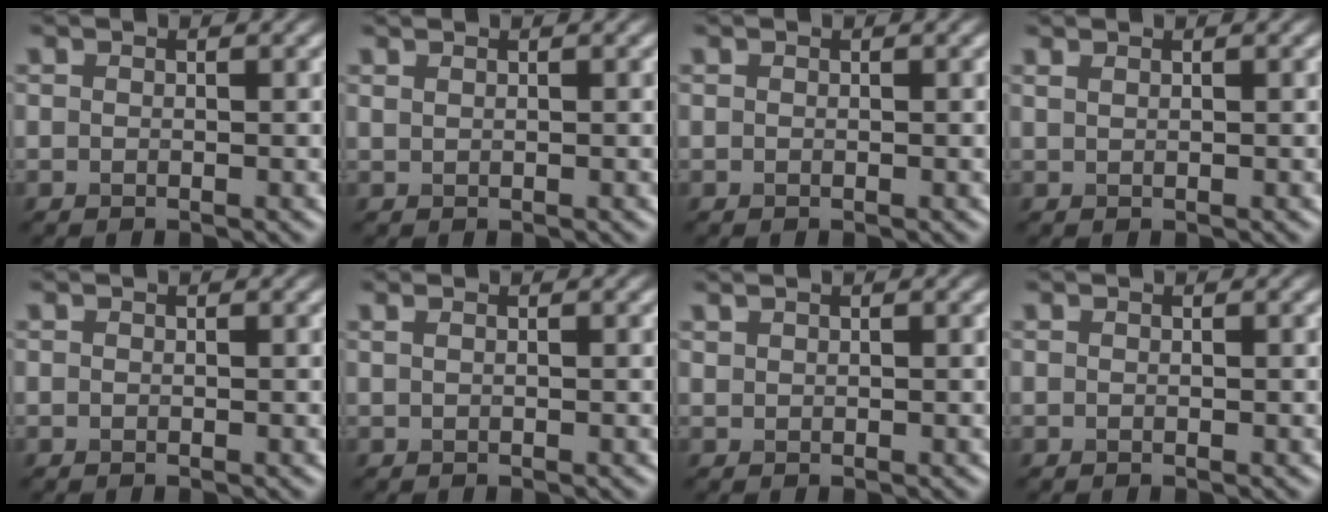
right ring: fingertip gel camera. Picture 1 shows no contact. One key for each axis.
{"total": 0.7, "fx": 0.6, "fy": 0.2, "fz": 0.3, "tx": -0.005, "ty": -0.001, "tz": 0.010}
{"total": 0.0}
{"total": 1.0, "fx": 0.7, "fy": 0.4, "fz": 0.5, "tx": -0.005, "ty": -0.003, "tz": 0.009}
{"total": 0.0}
{"total": 1.4, "fx": 0.7, "fy": 0.7, "fz": 0.9, "tx": -0.008, "ty": -0.001, "tz": 0.001}
{"total": 0.5, "fx": 0.5, "fy": 0.2, "fz": 0.1, "tx": -0.002, "ty": 0.002, "tz": 0.013}
{"total": 0.0}